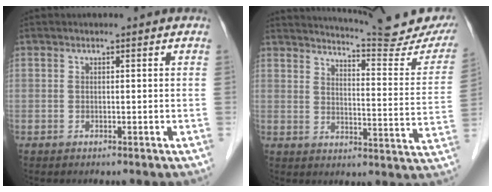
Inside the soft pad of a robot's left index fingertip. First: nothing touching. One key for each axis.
{"total": 20.0, "fx": 18.7, "fy": 0.4, "fz": 7.2, "tx": -0.104, "ty": -0.083, "tz": 0.221}